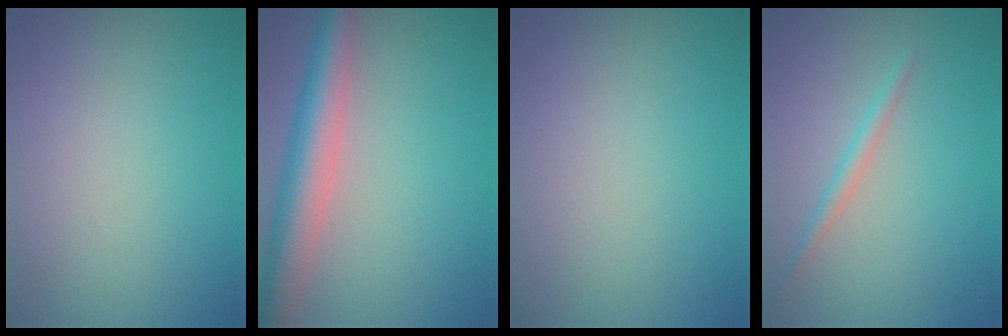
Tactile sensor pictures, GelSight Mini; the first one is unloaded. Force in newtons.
{"total": 6.1, "press": 6.1, "slide": 0.4}
{"total": 0.0}
{"total": 1.4, "press": 1.4, "slide": 0.1}